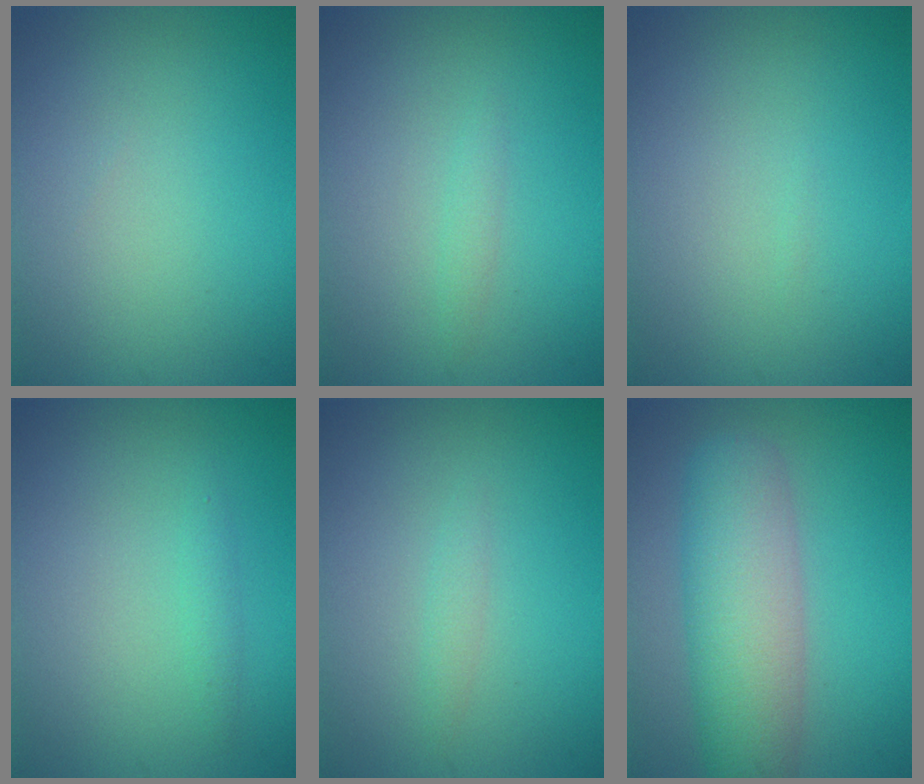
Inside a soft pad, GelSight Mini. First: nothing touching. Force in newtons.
{"total": 0.8, "press": 0.8, "slide": 0.0}
{"total": 0.0}
{"total": 0.9, "press": 0.9, "slide": 0.0}
{"total": 0.9, "press": 0.9, "slide": 0.0}
{"total": 7.3, "press": 7.3, "slide": 0.0}